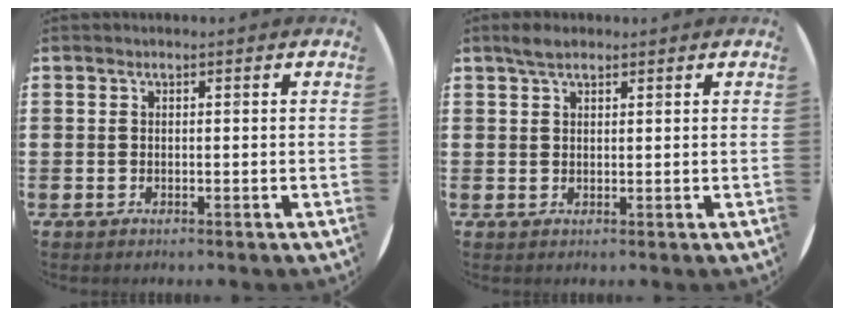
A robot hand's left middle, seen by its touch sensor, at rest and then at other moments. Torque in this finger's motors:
{"motor_torque": [0.58, -0.54, 0.00, 0.00]}